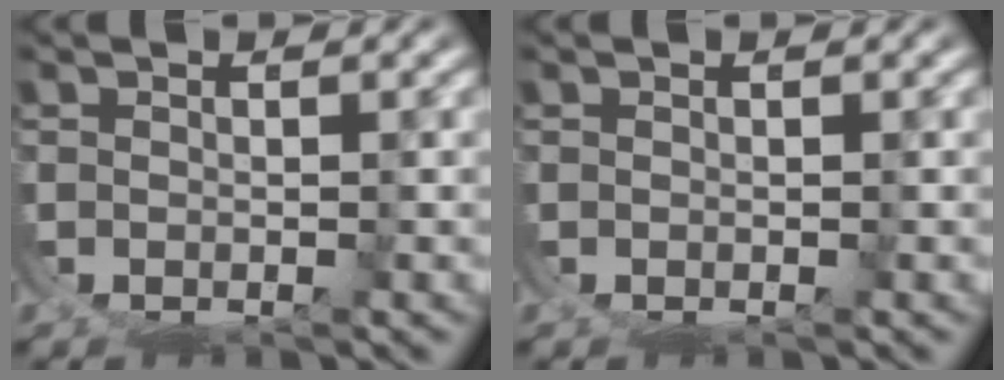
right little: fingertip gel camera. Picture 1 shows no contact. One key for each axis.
{"total": 0.0}